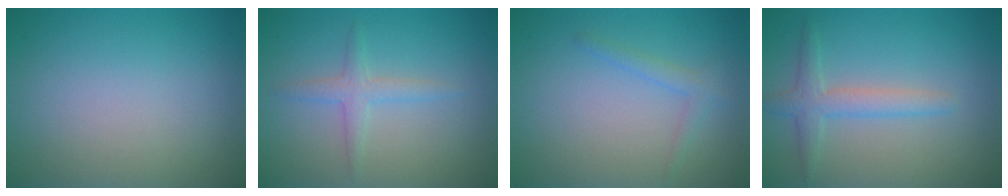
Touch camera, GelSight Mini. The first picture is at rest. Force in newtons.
{"total": 1.9, "press": 1.9, "slide": 0.1}
{"total": 1.4, "press": 1.4, "slide": 0.1}
{"total": 2.7, "press": 2.7, "slide": 0.1}